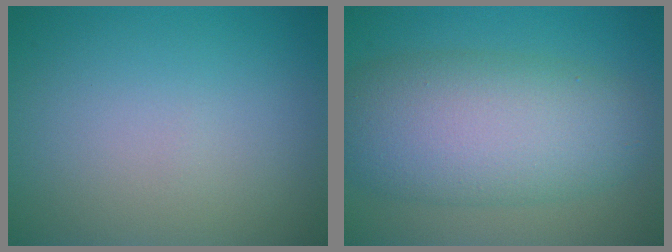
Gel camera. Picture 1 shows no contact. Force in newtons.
{"total": 9.6, "press": 9.6, "slide": 0.1}